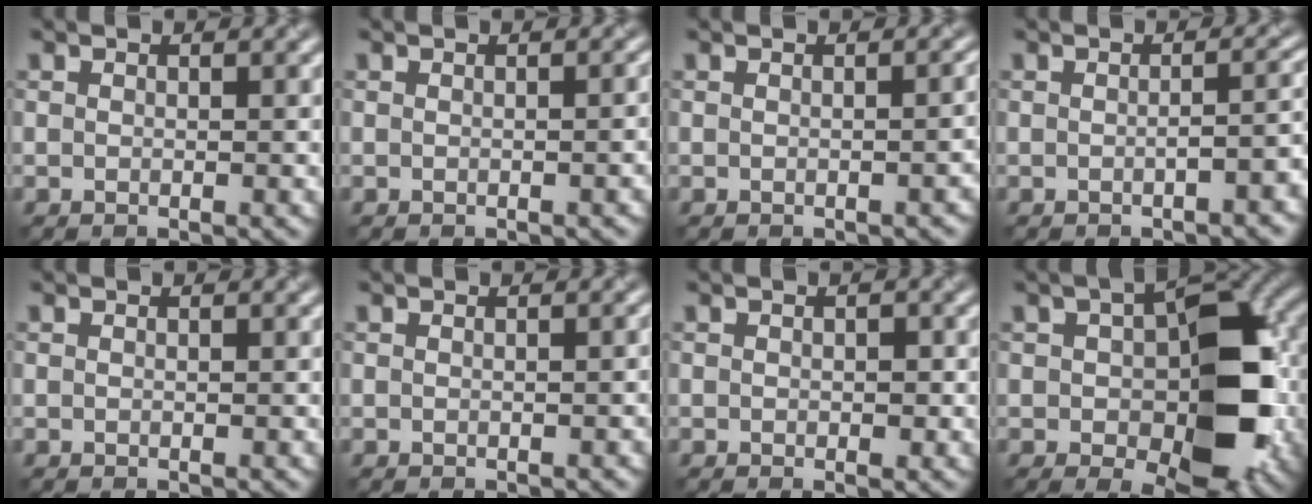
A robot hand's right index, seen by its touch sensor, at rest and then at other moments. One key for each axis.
{"total": 1.6, "fx": -0.2, "fy": 0.7, "fz": 1.4, "tx": -0.008, "ty": 0.003, "tz": 0.001}
{"total": 1.9, "fx": -0.4, "fy": 0.9, "fz": 1.6, "tx": -0.013, "ty": 0.001, "tz": -0.002}
{"total": 3.3, "fx": -1.0, "fy": 1.2, "fz": 2.8, "tx": -0.034, "ty": 0.004, "tz": -0.015}
{"total": 0.0}
{"total": 0.8, "fx": -0.2, "fy": 0.3, "fz": 0.7, "tx": -0.006, "ty": 0.002, "tz": 0.000}
{"total": 0.9, "fx": -0.1, "fy": 0.6, "fz": 0.7, "tx": -0.008, "ty": -0.002, "tz": -0.001}
{"total": 11.2, "fx": -0.6, "fy": 6.1, "fz": 9.4, "tx": -0.125, "ty": 0.003, "tz": -0.004}